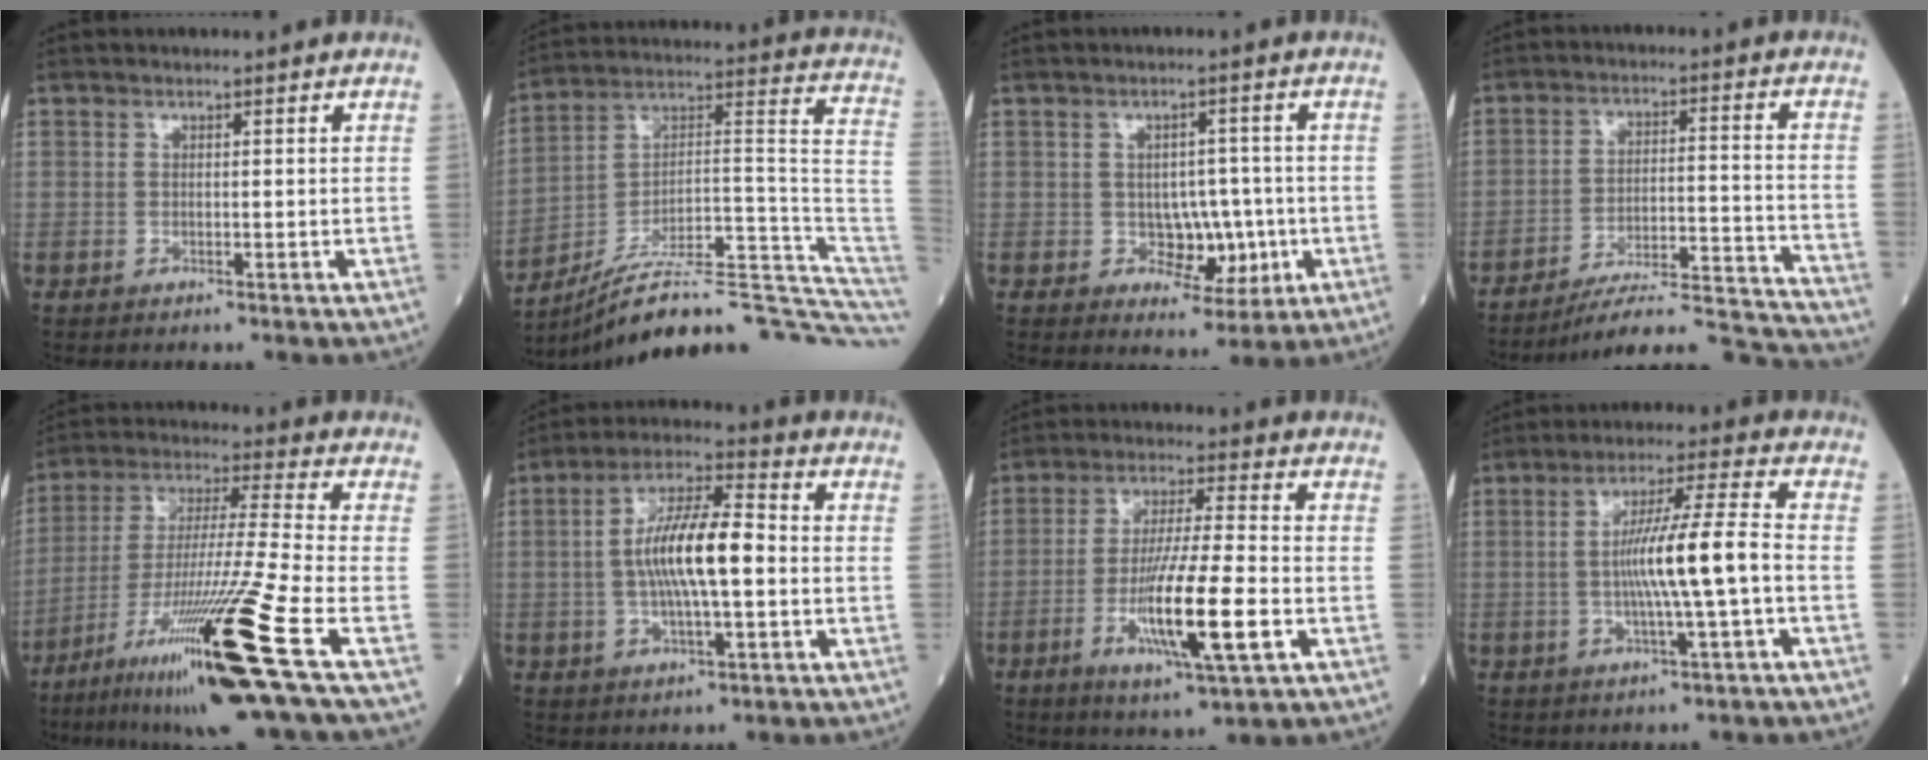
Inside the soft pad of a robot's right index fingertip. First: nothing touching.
{"total": 25.4, "force": [-22.0, 1.5, 12.4], "torque": [-0.096, 0.050, -0.325]}
{"total": 6.0, "force": [-1.1, 3.9, 4.4], "torque": [-0.050, 0.005, -0.008]}
{"total": 19.0, "force": [-18.4, -0.3, 4.9], "torque": [-0.041, 0.013, -0.262]}
{"total": 21.2, "force": [-10.6, -1.9, 18.3], "torque": [-0.329, -0.048, -0.192]}
{"total": 11.4, "force": [-0.5, 2.5, 11.1], "torque": [-0.208, 0.016, -0.013]}
{"total": 13.3, "force": [-3.9, 0.7, 12.7], "torque": [-0.238, -0.018, -0.070]}
{"total": 9.8, "force": [-1.3, -0.5, 9.7], "torque": [-0.173, 0.011, -0.026]}